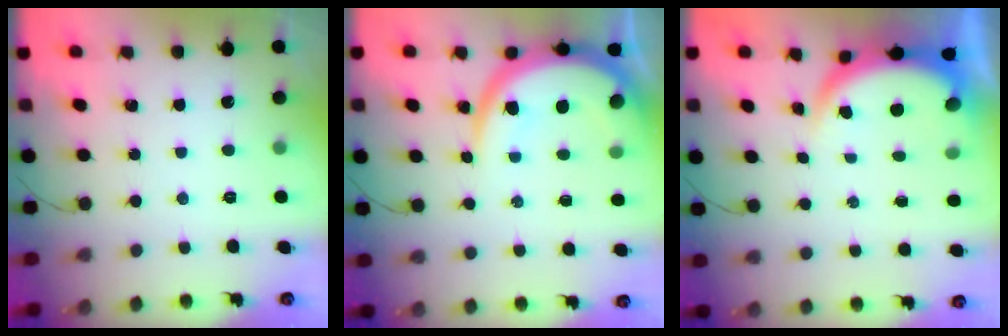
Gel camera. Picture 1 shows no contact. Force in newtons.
{"total": 11.7, "press": 11.6, "slide": 1.1}
{"total": 5.1, "press": 5.1, "slide": 0.2}